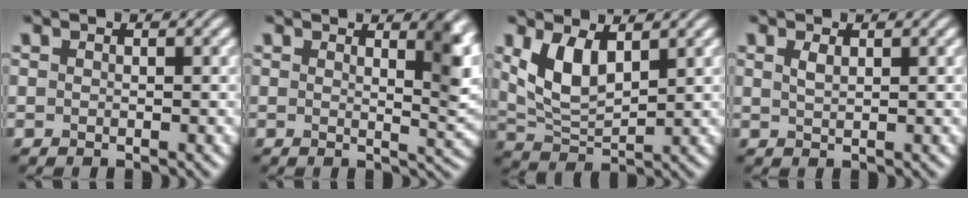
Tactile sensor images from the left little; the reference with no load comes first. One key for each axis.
{"total": 4.6, "fx": 2.2, "fy": 1.4, "fz": 3.7, "tx": -0.035, "ty": -0.002, "tz": 0.030}
{"total": 5.1, "fx": 2.1, "fy": 2.5, "fz": 4.0, "tx": -0.090, "ty": -0.005, "tz": 0.046}
{"total": 1.1, "fx": 0.7, "fy": 0.4, "fz": 0.8, "tx": -0.020, "ty": 0.002, "tz": 0.015}